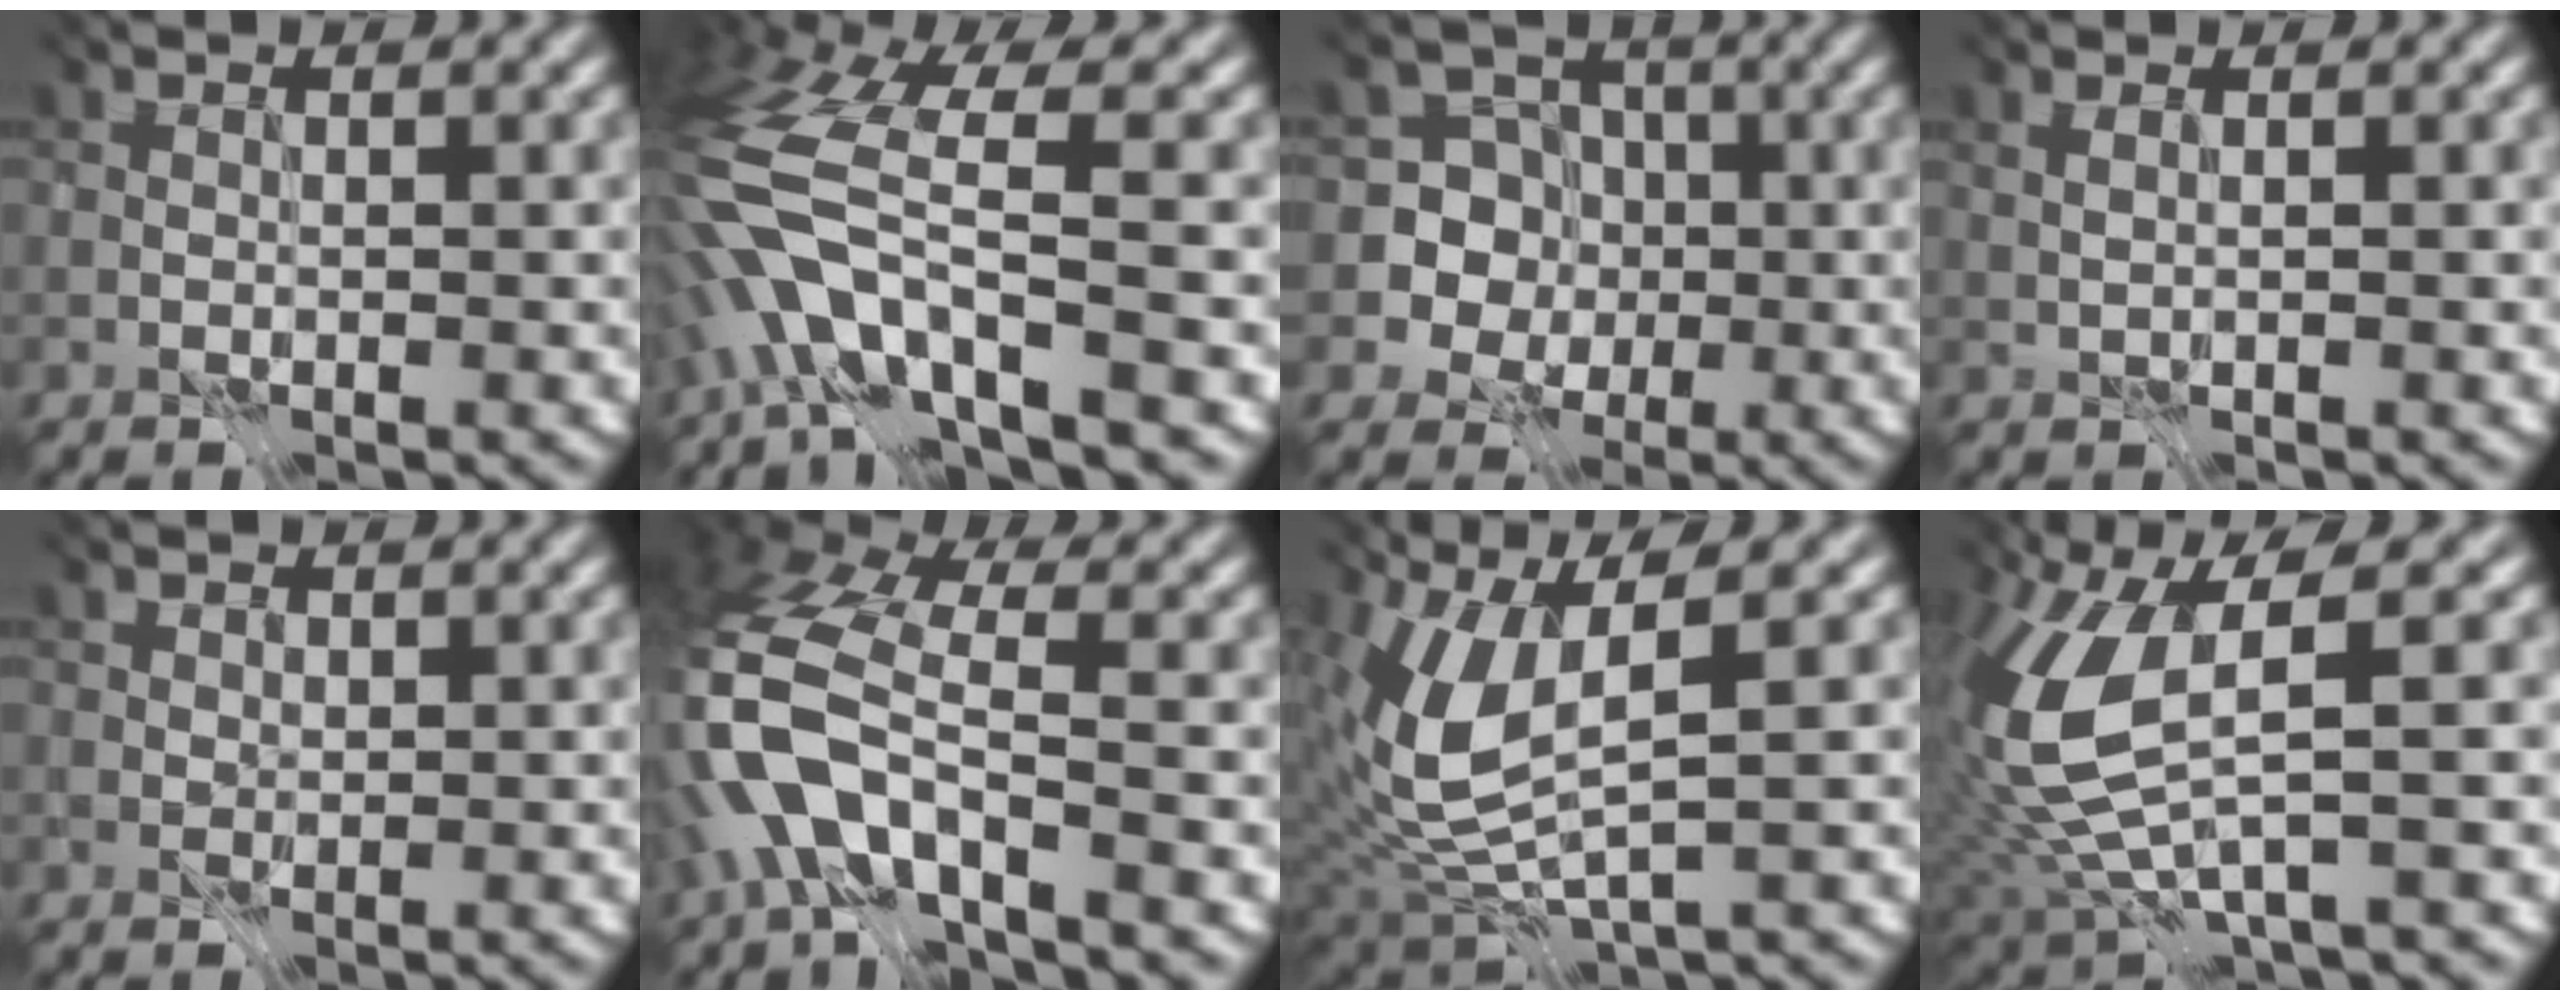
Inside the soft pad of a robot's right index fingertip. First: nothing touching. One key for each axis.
{"total": 8.6, "fx": -5.5, "fy": 1.2, "fz": 6.5, "tx": -0.142, "ty": -0.006, "tz": -0.089}
{"total": 4.5, "fx": -2.4, "fy": 3.8, "fz": -0.2, "tx": 0.005, "ty": -0.005, "tz": -0.033}
{"total": 2.4, "fx": 1.5, "fy": 1.0, "fz": 1.5, "tx": -0.008, "ty": 0.020, "tz": 0.018}
{"total": 1.6, "fx": -1.1, "fy": -0.6, "fz": -1.0, "tx": 0.013, "ty": -0.022, "tz": 0.004}
{"total": 8.6, "fx": -5.6, "fy": 2.7, "fz": 6.0, "tx": -0.142, "ty": -0.008, "tz": -0.093}
{"total": 5.6, "fx": 0.1, "fy": 1.4, "fz": 5.4, "tx": -0.144, "ty": -0.017, "tz": 0.034}
{"total": 7.2, "fx": -0.8, "fy": 1.7, "fz": 7.0, "tx": -0.195, "ty": -0.034, "tz": 0.022}